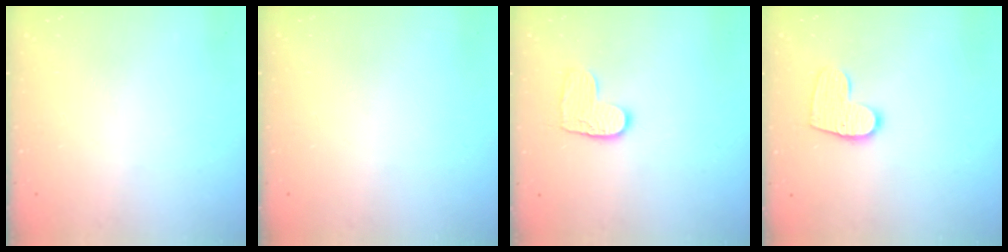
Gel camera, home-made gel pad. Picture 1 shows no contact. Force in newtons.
{"total": 0.0}
{"total": 8.2, "press": 8.2, "slide": 0.5}
{"total": 10.9, "press": 10.9, "slide": 0.5}